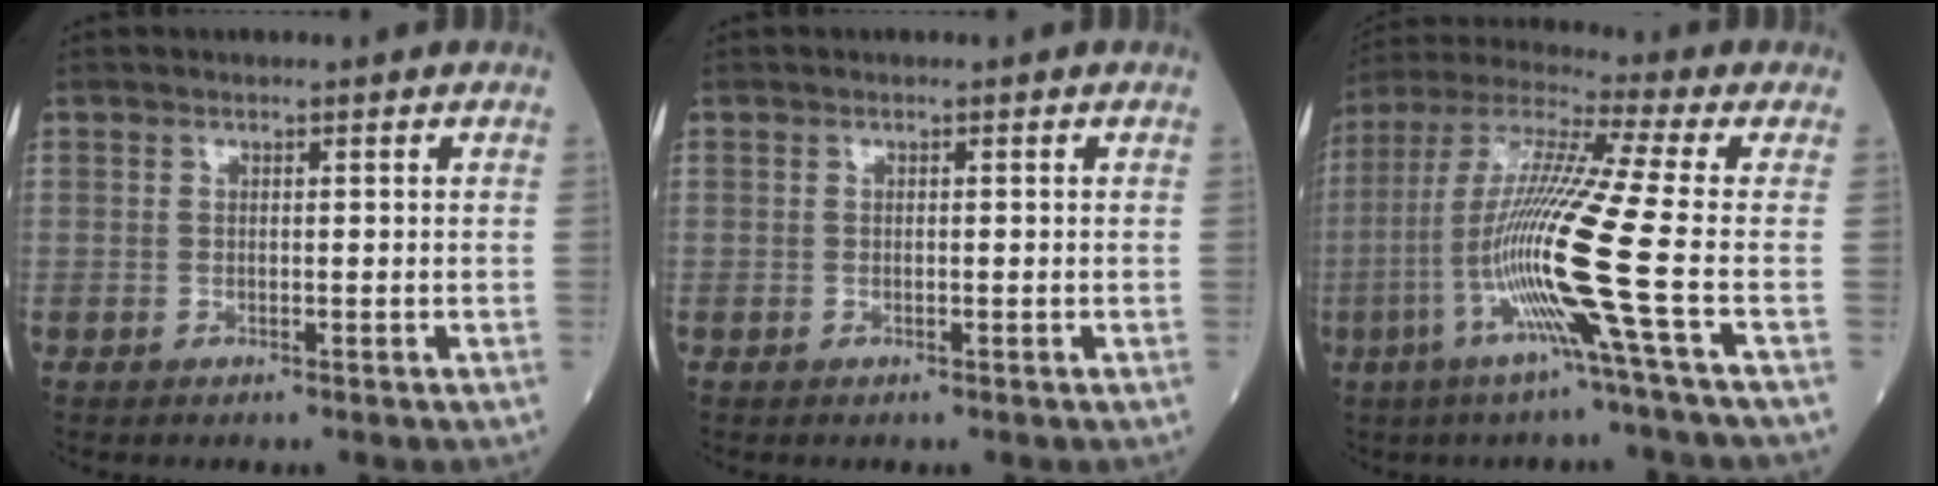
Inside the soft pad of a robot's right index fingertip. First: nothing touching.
{"total": 0.0}
{"total": 15.3, "force": [-4.8, -2.6, 14.3], "torque": [-0.294, -0.018, -0.106]}